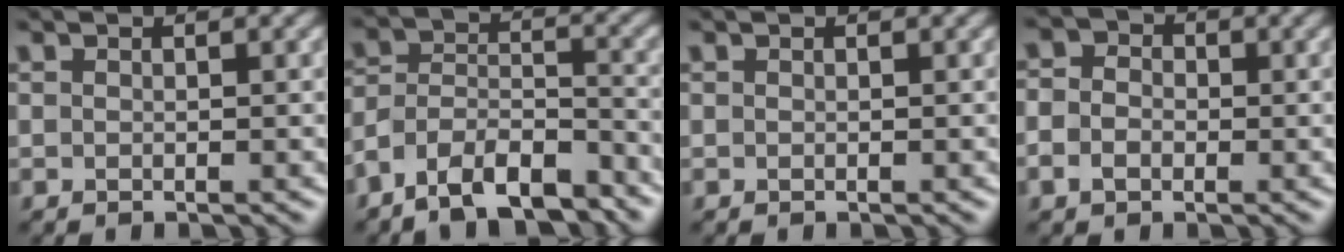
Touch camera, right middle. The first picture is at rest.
{"total": 8.2, "force": [-6.5, 3.2, 3.8], "torque": [-0.066, 0.002, -0.126]}
{"total": 0.0}
{"total": 3.6, "force": [-0.1, 3.1, 1.9], "torque": [-0.020, 0.009, -0.025]}